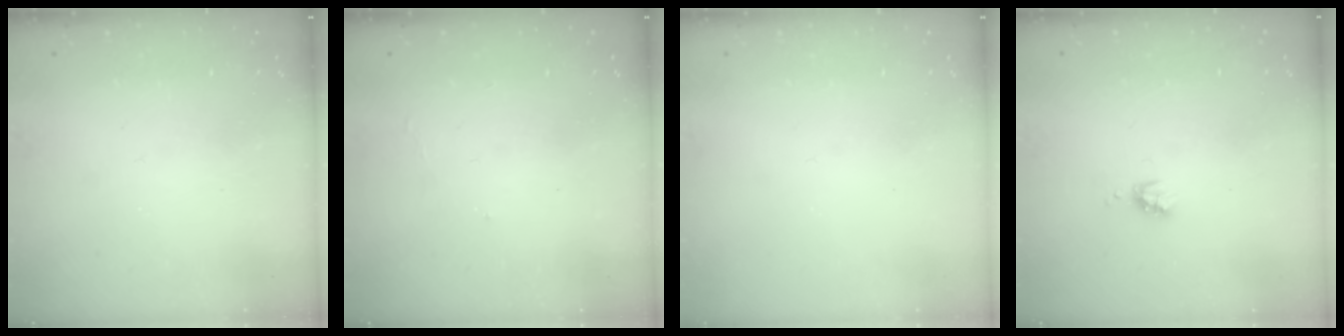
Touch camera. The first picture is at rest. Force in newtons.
{"total": 3.7, "press": 3.7, "slide": 0.4}
{"total": 0.0}
{"total": 3.7, "press": 3.7, "slide": 0.4}